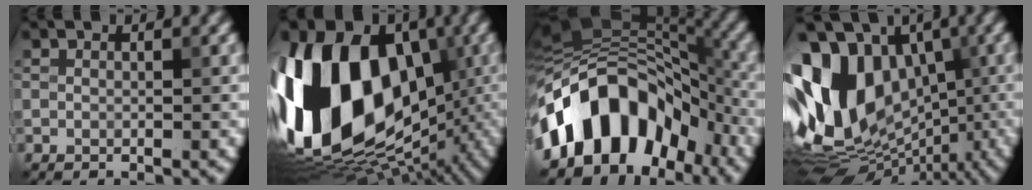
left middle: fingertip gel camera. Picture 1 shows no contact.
{"total": 20.6, "force": [-0.4, 14.1, 15.0], "torque": [-0.300, 0.000, -0.012]}
{"total": 12.2, "force": [-5.7, 7.8, 7.4], "torque": [-0.106, 0.026, -0.116]}
{"total": 15.8, "force": [0.5, 11.3, 11.0], "torque": [-0.205, 0.020, 0.003]}